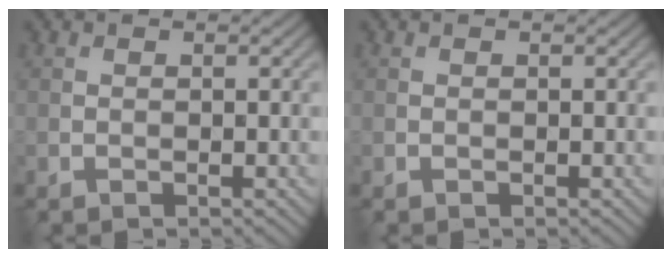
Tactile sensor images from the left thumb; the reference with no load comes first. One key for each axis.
{"total": 0.0}